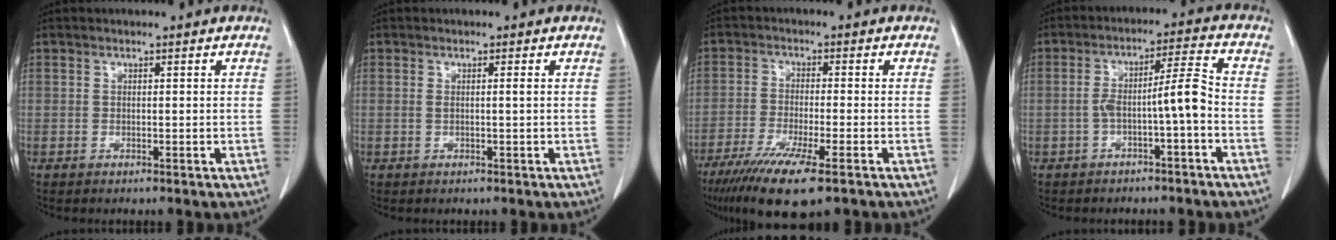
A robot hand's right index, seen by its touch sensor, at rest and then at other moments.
{"total": 0.9, "force": [0.2, -0.1, 0.9], "torque": [-0.018, 0.000, 0.003]}
{"total": 11.5, "force": [-7.5, 1.3, 8.7], "torque": [-0.150, -0.030, -0.120]}
{"total": 6.4, "force": [-1.9, 0.1, 6.1], "torque": [-0.105, 0.026, -0.027]}